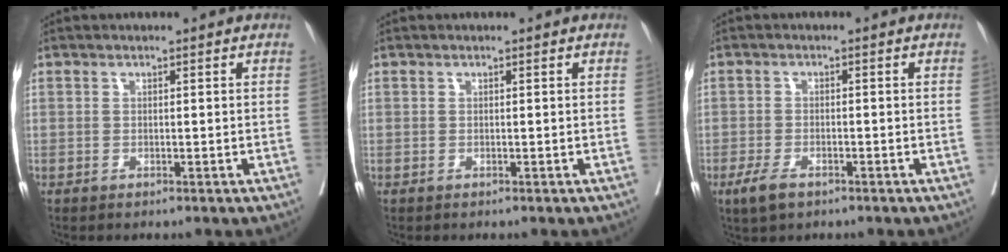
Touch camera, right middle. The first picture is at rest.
{"total": 0.0}
{"total": 3.5, "force": [-2.2, 1.5, 2.4], "torque": [-0.052, -0.004, -0.037]}